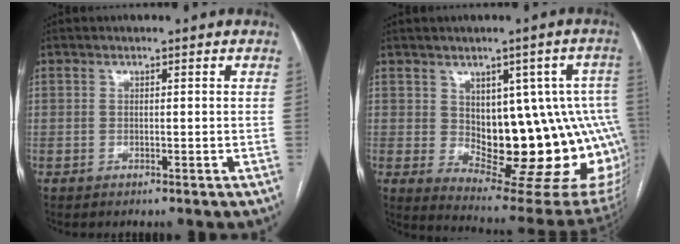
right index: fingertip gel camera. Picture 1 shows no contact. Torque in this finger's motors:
{"motor_torque": [1.46, -0.67, 0.52, 0.11]}